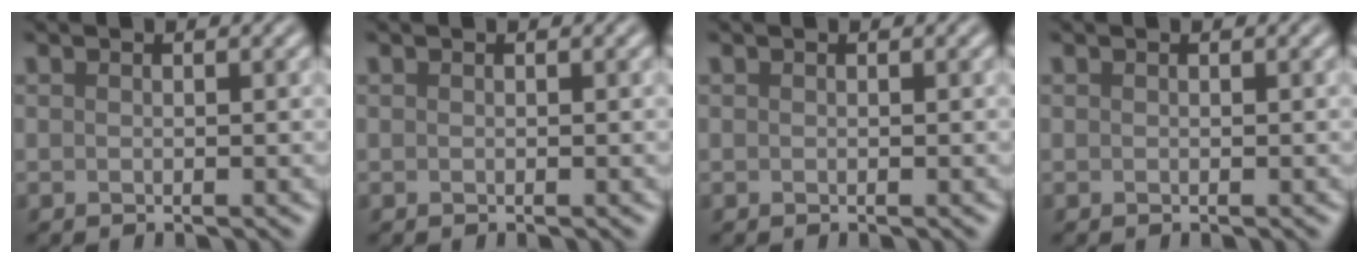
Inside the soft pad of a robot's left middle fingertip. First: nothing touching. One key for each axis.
{"total": 0.0}
{"total": 0.0}
{"total": 0.0}